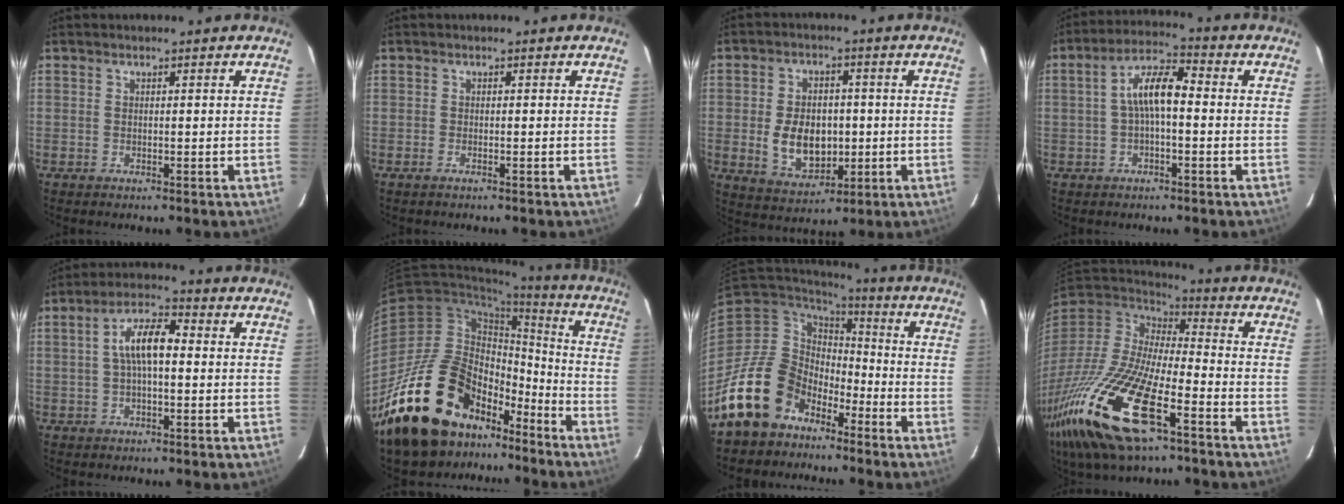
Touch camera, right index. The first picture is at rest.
{"total": 0.7, "force": [-0.6, 0.1, 0.4], "torque": [-0.010, -0.001, -0.012]}
{"total": 10.4, "force": [-1.3, 7.1, 7.5], "torque": [-0.156, 0.002, -0.006]}
{"total": 7.3, "force": [-0.4, 2.6, 6.8], "torque": [-0.137, 0.023, -0.007]}
{"total": 7.4, "force": [0.3, 2.8, 6.9], "torque": [-0.132, 0.020, 0.005]}
{"total": 26.4, "force": [-17.7, 14.1, 13.6], "torque": [-0.261, 0.012, -0.271]}
{"total": 14.4, "force": [-9.5, 10.1, 3.9], "torque": [-0.100, 0.019, -0.157]}
{"total": 28.2, "force": [-15.2, 9.6, 21.8], "torque": [-0.448, -0.073, -0.281]}